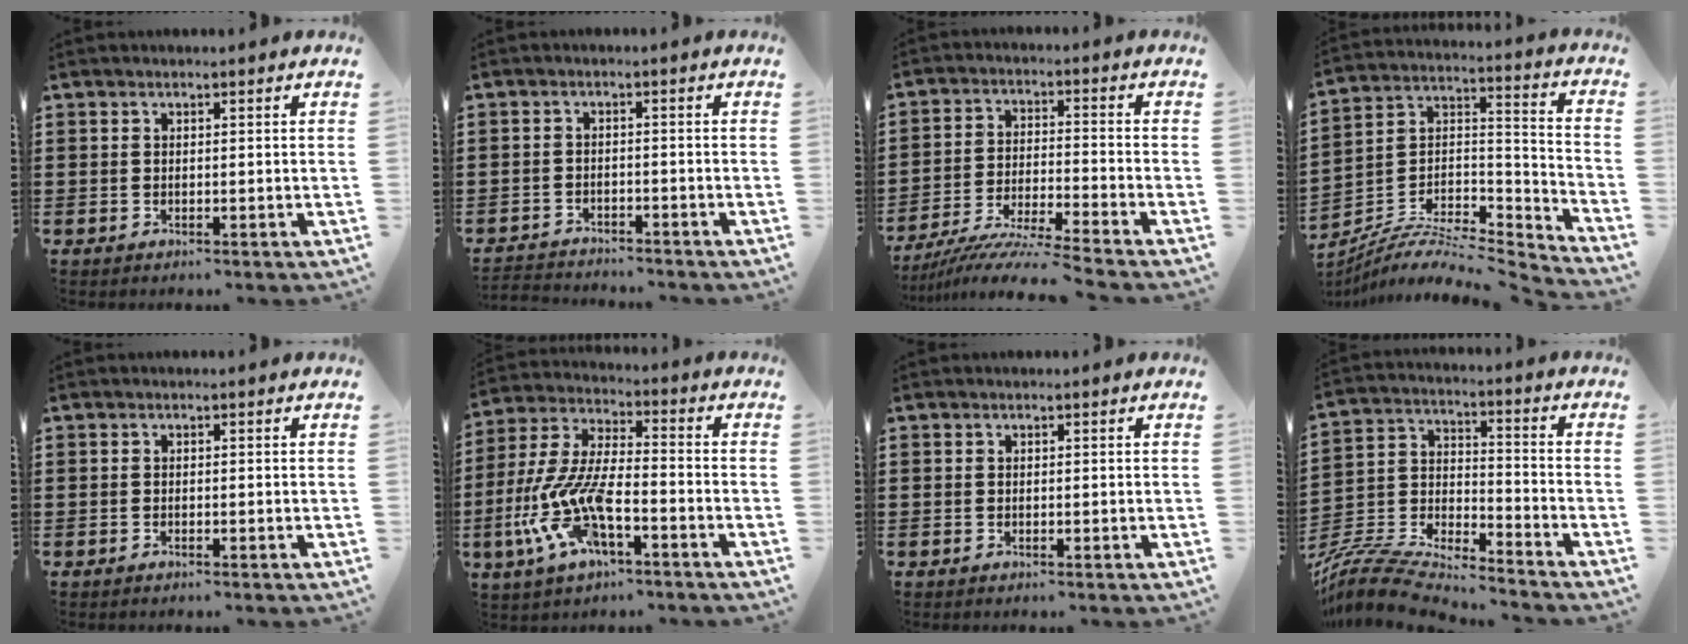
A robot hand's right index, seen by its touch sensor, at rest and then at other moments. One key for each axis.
{"total": 2.3, "fx": -2.3, "fy": 0.0, "fz": -0.2, "tx": -0.006, "ty": -0.003, "tz": -0.050}
{"total": 7.3, "fx": -6.7, "fy": -1.2, "fz": 2.6, "tx": -0.057, "ty": -0.020, "tz": -0.133}
{"total": 5.8, "fx": -4.9, "fy": 1.8, "fz": 2.5, "tx": -0.063, "ty": -0.016, "tz": -0.104}
{"total": 0.0}
{"total": 10.8, "fx": -5.8, "fy": 3.8, "fz": 8.2, "tx": -0.215, "ty": -0.021, "tz": -0.124}
{"total": 0.0}
{"total": 8.0, "fx": -7.5, "fy": 1.2, "fz": 2.2, "tx": -0.065, "ty": -0.005, "tz": -0.154}